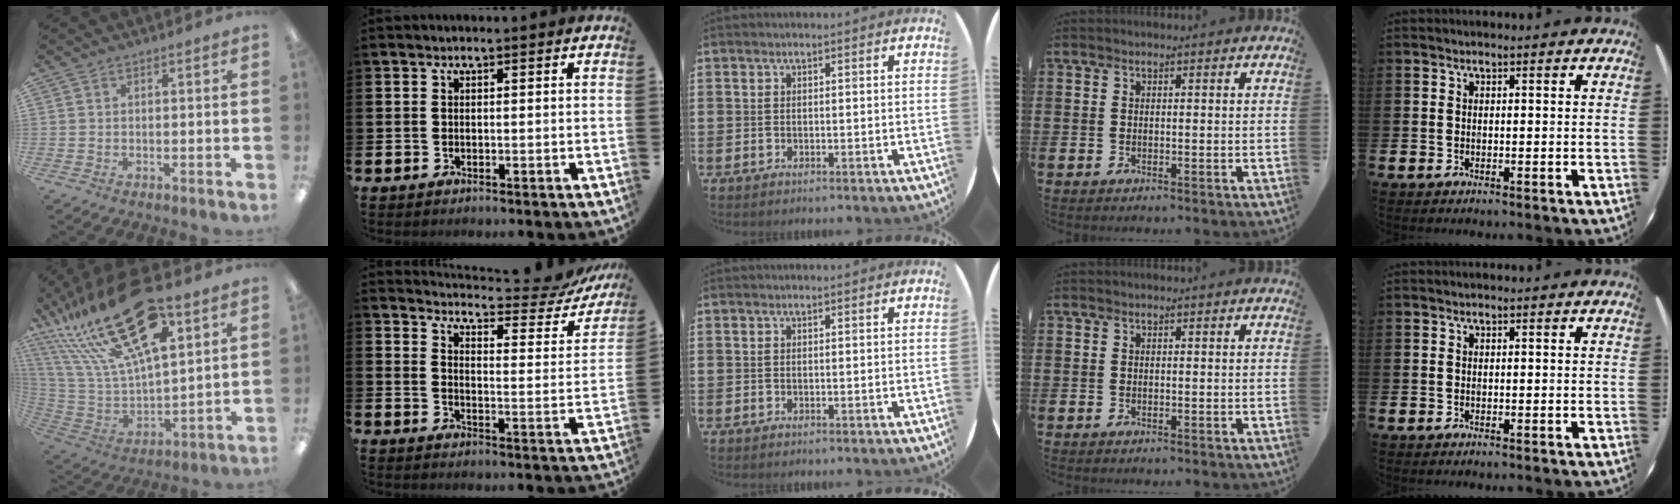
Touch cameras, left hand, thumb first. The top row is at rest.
{"thumb": {"total": 30.3, "force": [18.4, 11.6, 21.0], "torque": [-0.414, -0.100, 0.310]}, "index": {"total": 5.3, "force": [5.0, 0.6, 1.7], "torque": [-0.046, -0.044, 0.078]}}